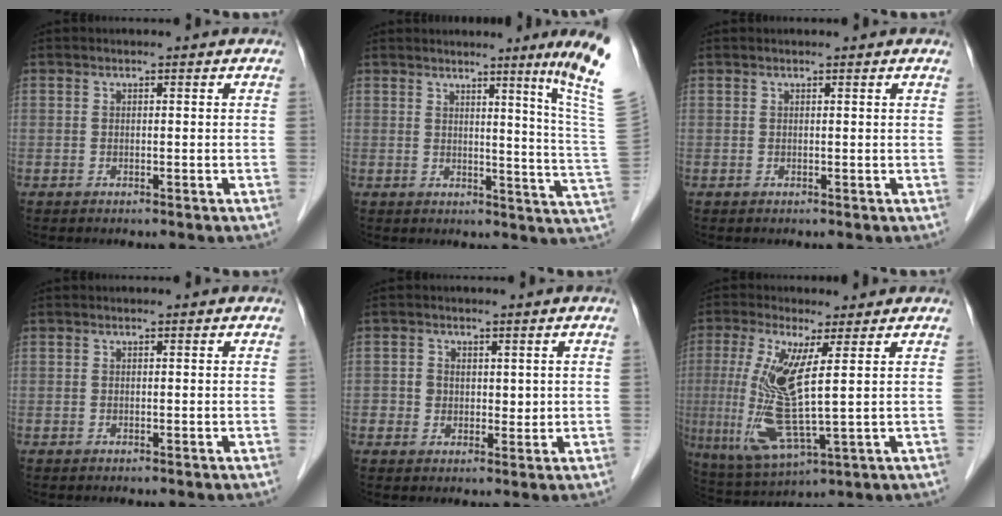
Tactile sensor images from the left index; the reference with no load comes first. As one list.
[{"total": 12.0, "force": [7.9, -3.4, 8.4], "torque": [-0.103, -0.062, 0.076]}, {"total": 0.6, "force": [0.5, -0.1, 0.3], "torque": [-0.009, -0.002, 0.010]}, {"total": 0.0}, {"total": 3.1, "force": [0.5, 2.8, 1.2], "torque": [-0.010, -0.001, 0.006]}, {"total": 11.6, "force": [1.1, 1.3, 11.5], "torque": [-0.257, -0.013, 0.025]}]